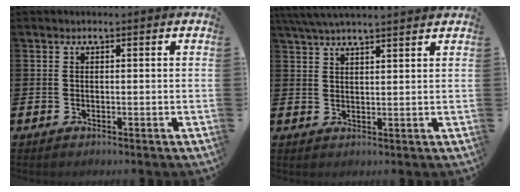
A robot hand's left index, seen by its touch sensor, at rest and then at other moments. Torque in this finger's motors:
{"motor_torque": [-0.06, -1.20, 0.72, 0.21]}